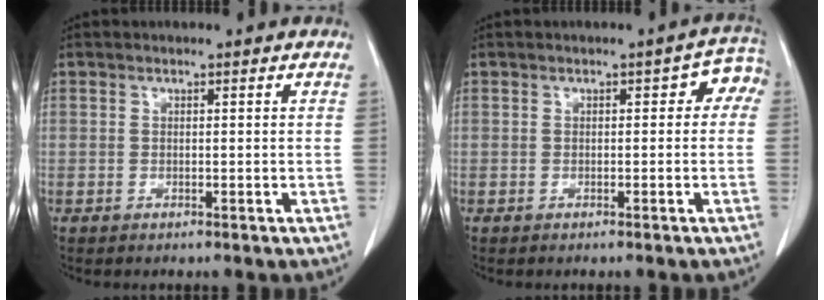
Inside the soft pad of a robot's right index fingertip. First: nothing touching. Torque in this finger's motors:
{"motor_torque": [0.12, -0.07, 0.05, 0.01]}